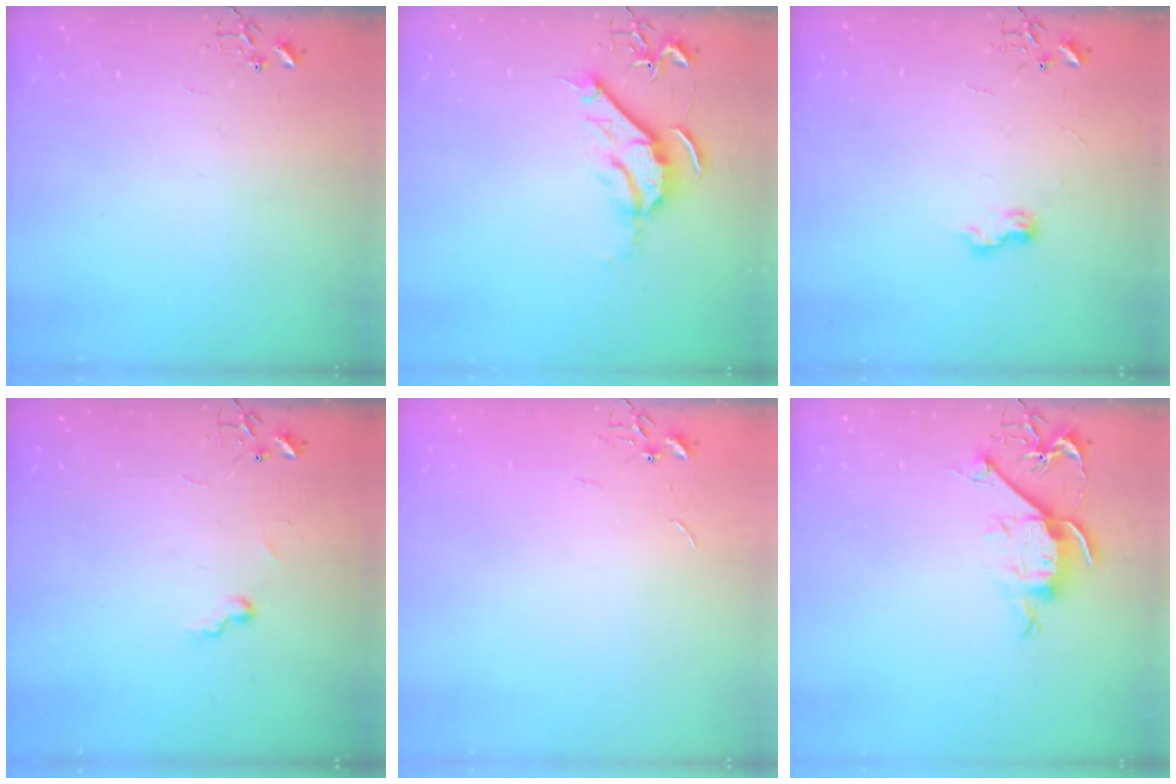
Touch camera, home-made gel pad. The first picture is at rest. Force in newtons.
{"total": 10.1, "press": 10.0, "slide": 1.1}
{"total": 6.9, "press": 6.9, "slide": 0.8}
{"total": 6.2, "press": 6.2, "slide": 0.5}
{"total": 0.7, "press": 0.7, "slide": 0.1}
{"total": 9.6, "press": 9.6, "slide": 0.2}